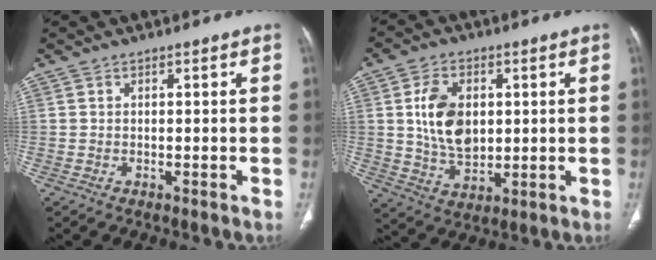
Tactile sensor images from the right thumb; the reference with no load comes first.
{"total": 11.4, "force": [1.8, 7.6, 8.3], "torque": [-0.133, -0.011, 0.042]}